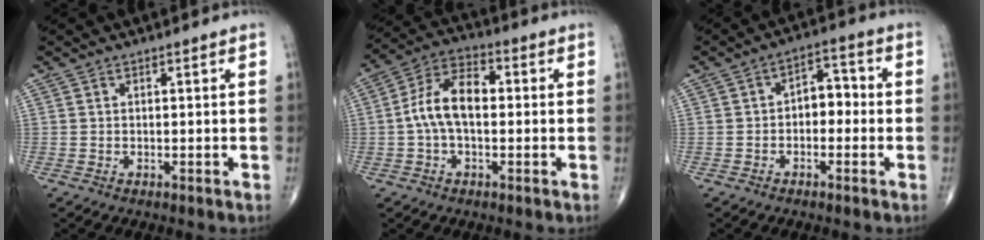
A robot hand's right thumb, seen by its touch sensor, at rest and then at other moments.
{"total": 10.3, "force": [-0.1, 5.8, 8.5], "torque": [-0.160, 0.034, -0.011]}
{"total": 5.7, "force": [-0.7, 3.7, 4.2], "torque": [-0.039, 0.027, -0.023]}